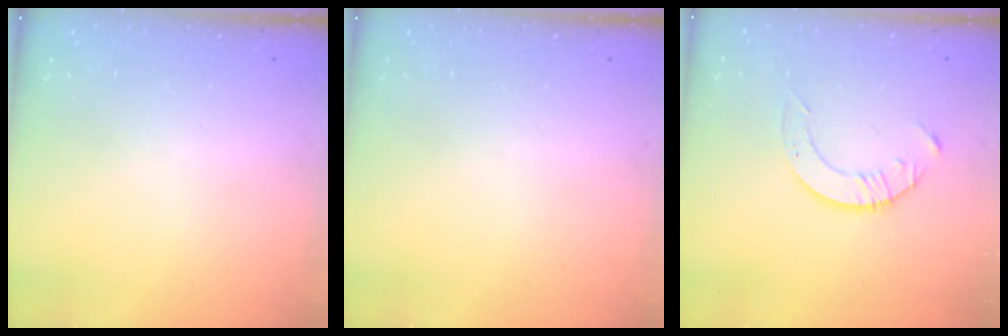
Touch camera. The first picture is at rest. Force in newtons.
{"total": 0.0}
{"total": 3.5, "press": 3.4, "slide": 0.4}